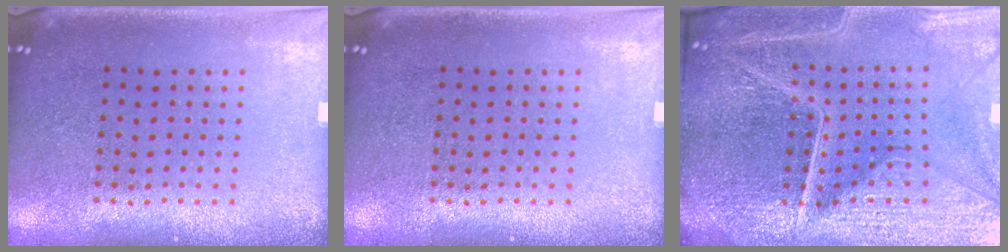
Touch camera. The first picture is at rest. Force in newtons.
{"total": 0.0}
{"total": 6.3, "press": 5.6, "slide": 2.9}